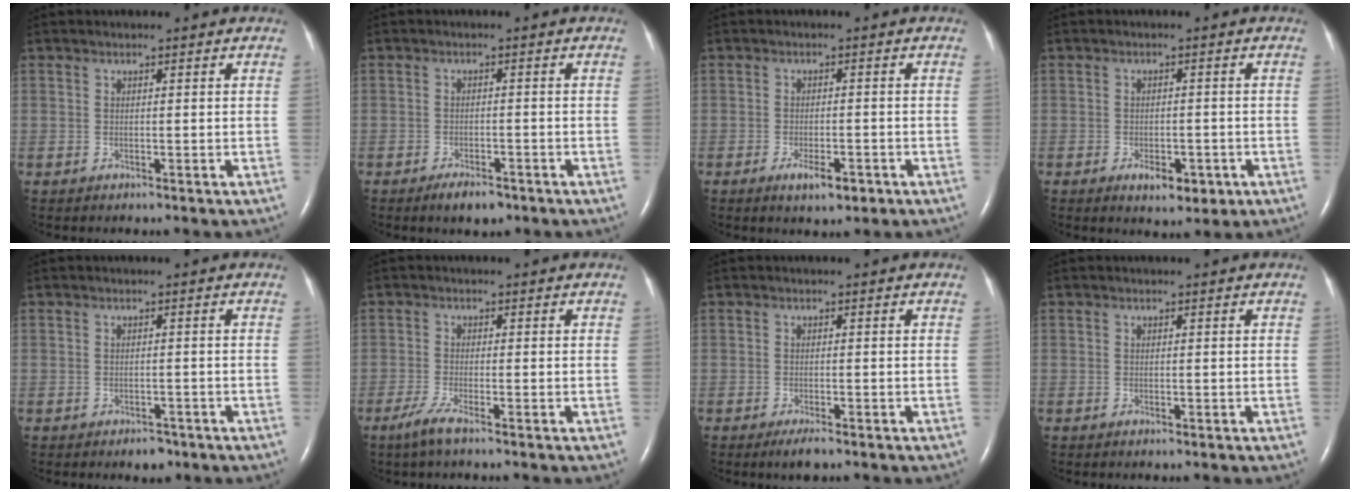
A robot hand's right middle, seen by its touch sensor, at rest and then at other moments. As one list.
[{"total": 3.4, "force": [-2.4, 1.2, 2.0], "torque": [-0.038, -0.003, -0.034]}, {"total": 3.9, "force": [-2.2, 1.3, 2.9], "torque": [-0.051, -0.002, -0.029]}, {"total": 4.5, "force": [-2.2, 2.3, 3.2], "torque": [-0.043, 0.002, -0.020]}, {"total": 2.0, "force": [-1.4, 1.1, 0.9], "torque": [-0.012, 0.001, -0.013]}, {"total": 2.7, "force": [-1.9, -0.1, 1.9], "torque": [-0.051, -0.009, -0.044]}, {"total": 2.2, "force": [-1.5, 0.4, 1.6], "torque": [-0.033, -0.006, -0.026]}, {"total": 0.0}]